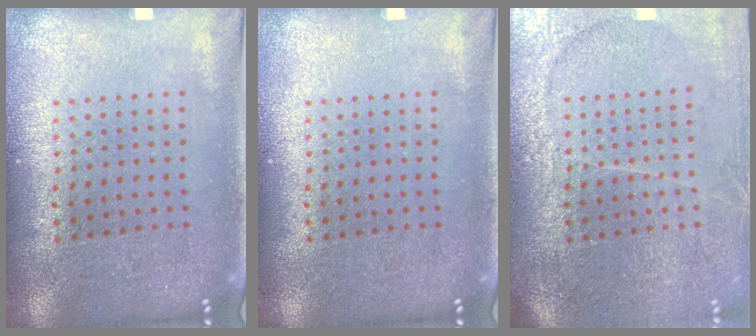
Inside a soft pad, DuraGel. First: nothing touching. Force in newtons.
{"total": 0.0}
{"total": 3.7, "press": 3.3, "slide": 1.6}